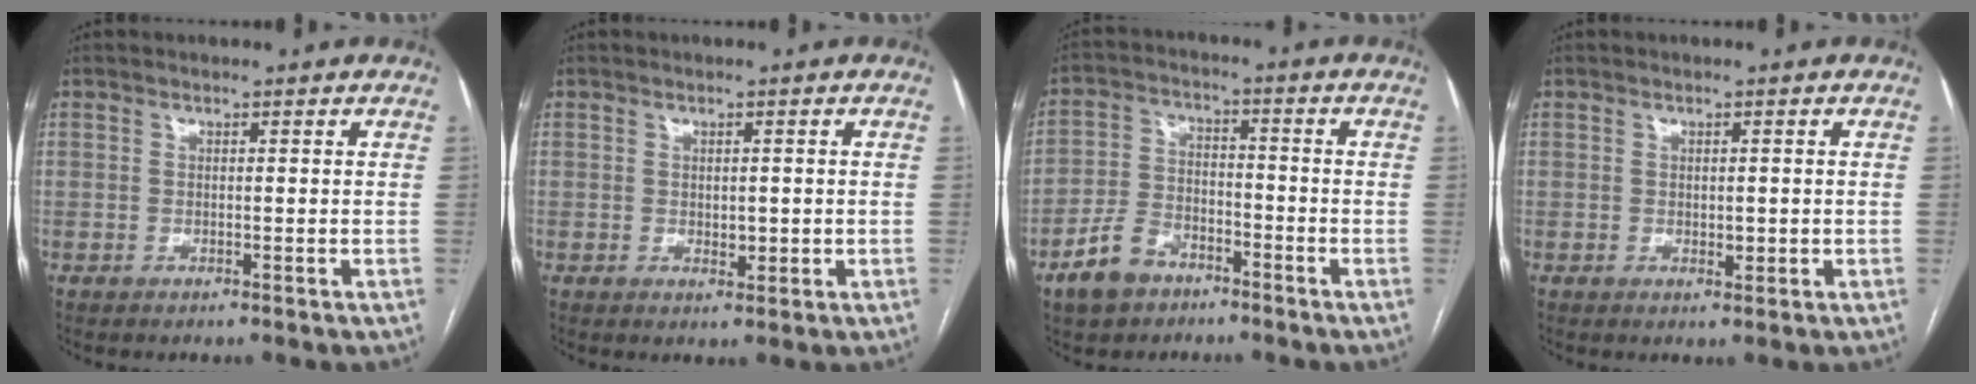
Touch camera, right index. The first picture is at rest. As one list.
[{"total": 2.1, "force": [-0.1, 1.1, 1.7], "torque": [-0.024, -0.003, 0.004]}, {"total": 8.0, "force": [-5.2, 5.0, 3.6], "torque": [-0.085, 0.011, -0.093]}, {"total": 1.7, "force": [-0.1, 0.9, 1.4], "torque": [-0.020, -0.002, 0.004]}]